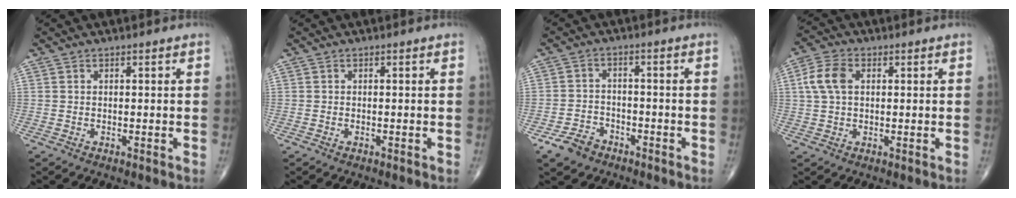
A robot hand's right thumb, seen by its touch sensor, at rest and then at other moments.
{"total": 0.0}
{"total": 5.3, "force": [-3.6, 3.5, 1.7], "torque": [-0.021, 0.020, -0.063]}
{"total": 6.3, "force": [1.3, 4.0, 4.7], "torque": [-0.104, 0.014, 0.022]}